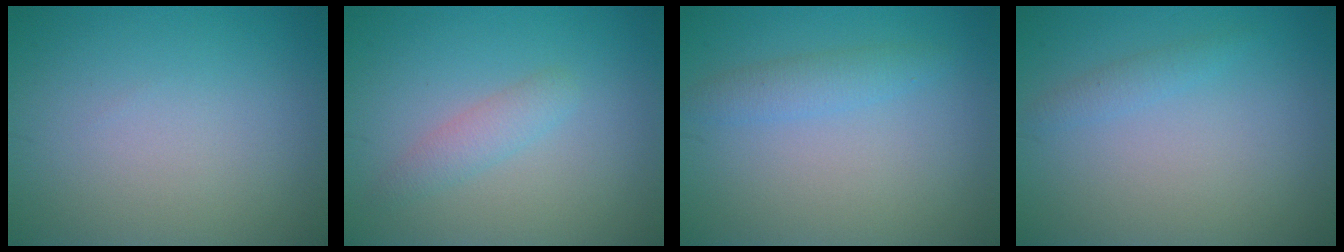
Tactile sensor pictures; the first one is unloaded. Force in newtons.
{"total": 1.9, "press": 1.9, "slide": 0.0}
{"total": 2.0, "press": 1.9, "slide": 0.2}
{"total": 1.1, "press": 1.1, "slide": 0.1}